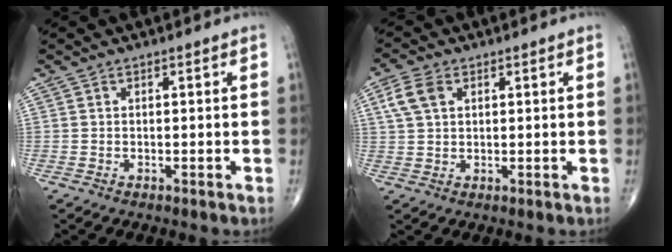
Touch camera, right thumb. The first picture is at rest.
{"total": 5.4, "force": [2.0, 3.4, 3.7], "torque": [-0.079, 0.008, 0.042]}